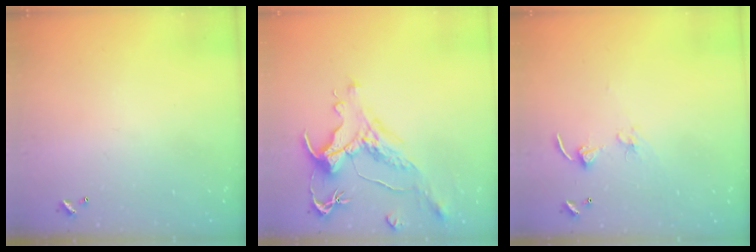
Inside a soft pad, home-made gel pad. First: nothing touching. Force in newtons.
{"total": 1.4, "press": 0.2, "slide": 1.4}
{"total": 2.7, "press": 2.7, "slide": 0.2}